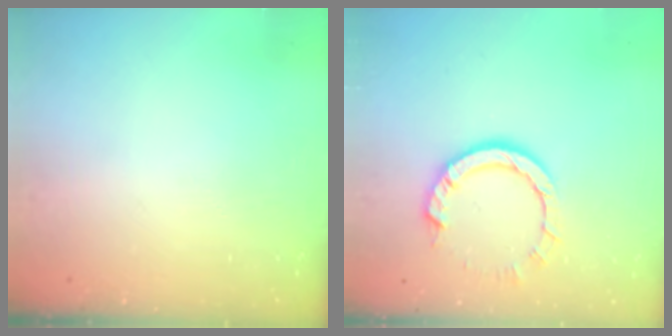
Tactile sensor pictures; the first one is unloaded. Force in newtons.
{"total": 9.3, "press": 9.3, "slide": 1.0}